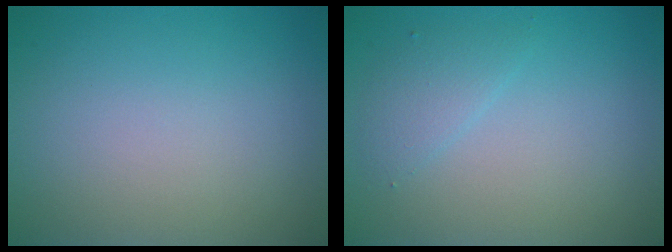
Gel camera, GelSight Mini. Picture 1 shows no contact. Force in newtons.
{"total": 1.6, "press": 1.6, "slide": 0.3}